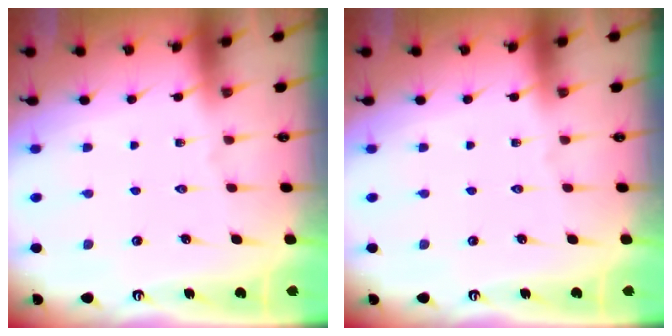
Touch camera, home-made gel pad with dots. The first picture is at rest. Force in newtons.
{"total": 0.0}